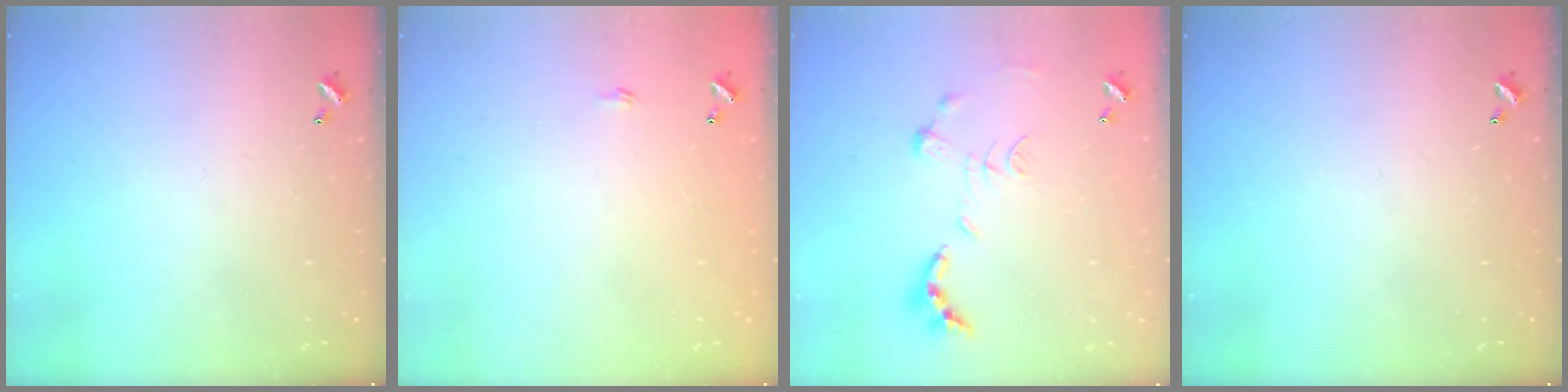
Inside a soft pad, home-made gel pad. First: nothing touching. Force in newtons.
{"total": 0.6, "press": 0.6, "slide": 0.2}
{"total": 1.1, "press": 1.0, "slide": 0.4}
{"total": 0.0}